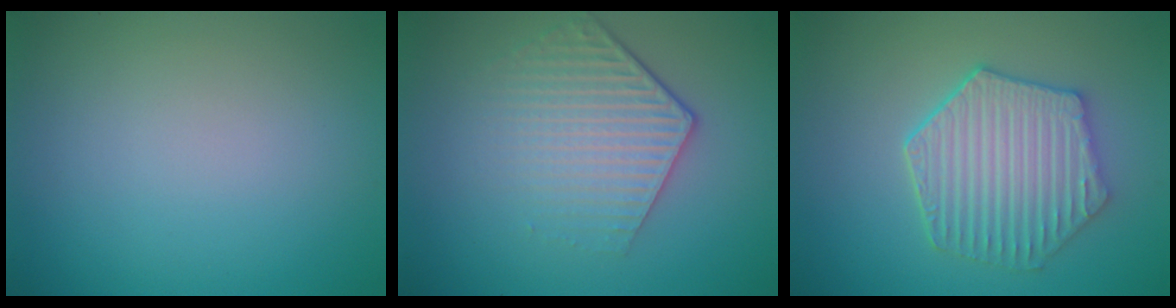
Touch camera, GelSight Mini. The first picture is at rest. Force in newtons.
{"total": 4.3, "press": 3.2, "slide": 3.0}
{"total": 5.9, "press": 4.9, "slide": 3.4}